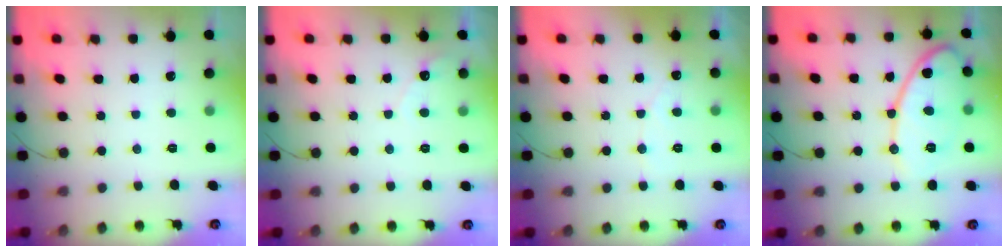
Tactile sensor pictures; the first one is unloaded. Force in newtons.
{"total": 2.8, "press": 2.8, "slide": 0.1}
{"total": 3.0, "press": 3.0, "slide": 0.1}
{"total": 13.7, "press": 13.6, "slide": 1.1}